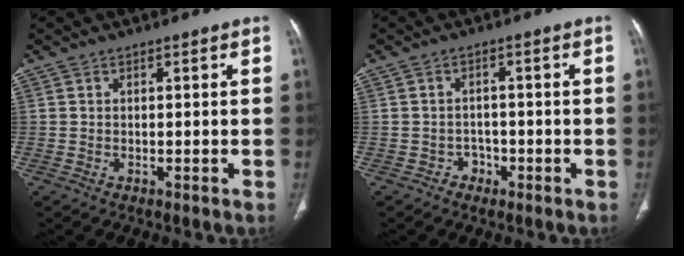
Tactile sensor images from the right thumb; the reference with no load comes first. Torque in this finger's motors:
{"motor_torque": [0.10, -0.53, 0.07, -0.60, -0.06]}